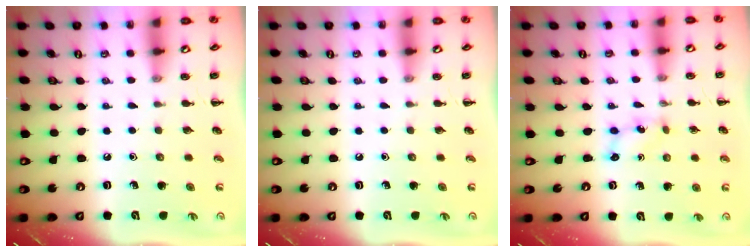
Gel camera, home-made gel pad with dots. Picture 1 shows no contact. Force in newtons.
{"total": 0.0}
{"total": 2.5, "press": 2.4, "slide": 0.7}